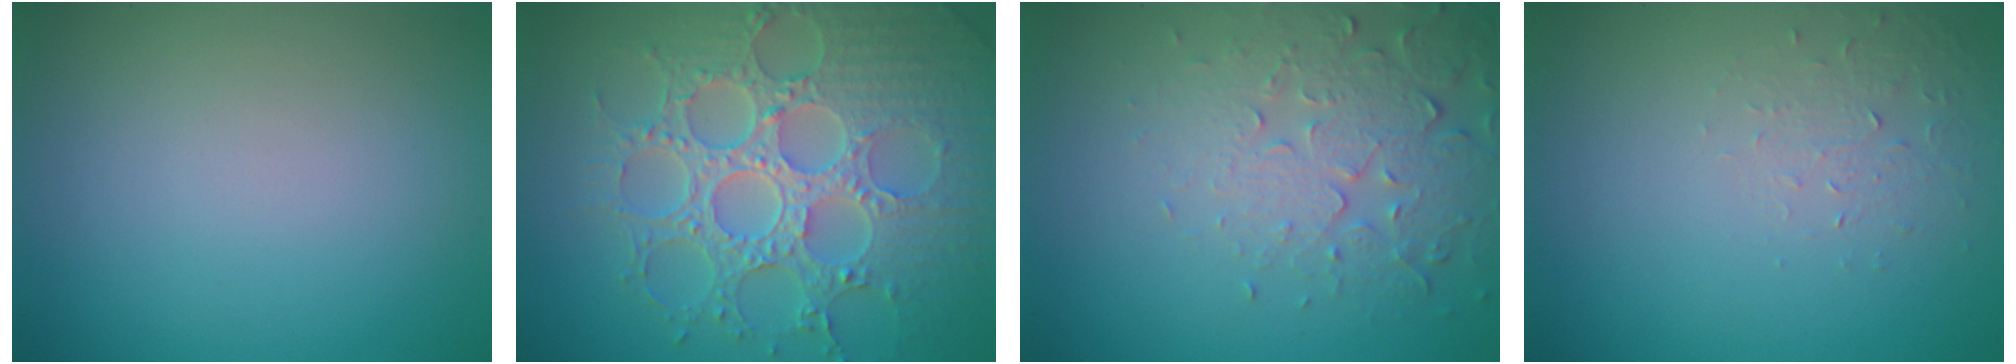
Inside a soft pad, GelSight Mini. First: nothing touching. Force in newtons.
{"total": 8.6, "press": 6.5, "slide": 5.7}
{"total": 5.1, "press": 3.7, "slide": 3.5}
{"total": 1.3, "press": 0.6, "slide": 1.2}